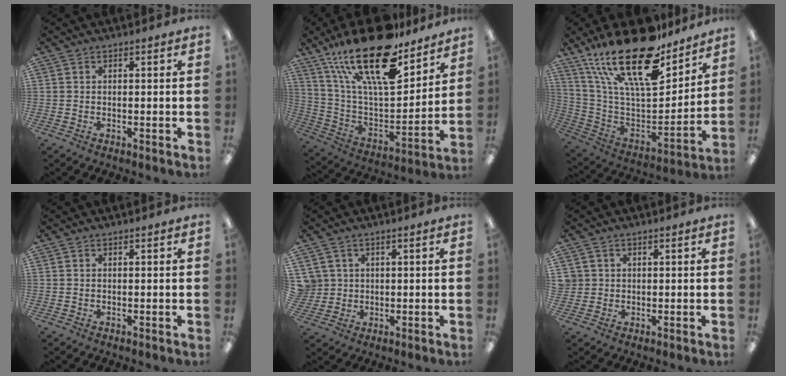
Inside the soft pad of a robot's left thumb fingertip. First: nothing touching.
{"total": 26.4, "force": [17.7, 9.3, 17.2], "torque": [-0.310, -0.107, 0.302]}
{"total": 27.6, "force": [18.6, 10.1, 17.7], "torque": [-0.330, -0.118, 0.319]}
{"total": 0.0}
{"total": 3.9, "force": [1.3, 3.7, -0.1], "torque": [-0.006, 0.002, 0.026]}
{"total": 2.2, "force": [0.6, 2.1, -0.1], "torque": [-0.005, 0.001, 0.010]}